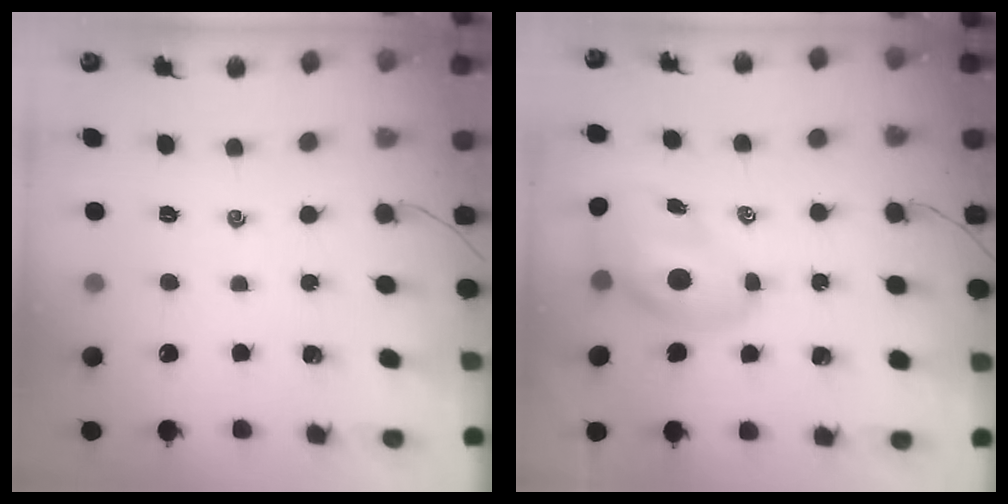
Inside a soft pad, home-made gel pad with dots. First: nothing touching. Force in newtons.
{"total": 9.5, "press": 9.1, "slide": 2.6}